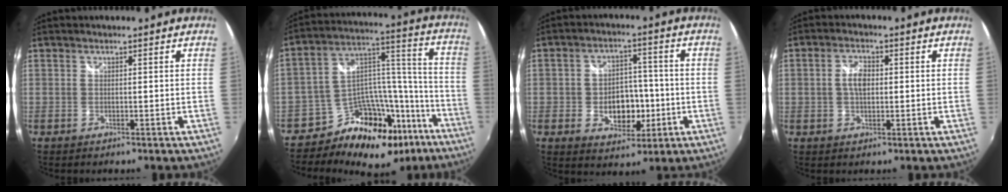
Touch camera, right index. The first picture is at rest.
{"total": 20.3, "force": [-13.9, 12.3, 8.3], "torque": [-0.143, 0.084, -0.190]}
{"total": 9.9, "force": [-2.4, 6.9, 6.6], "torque": [-0.126, 0.008, -0.027]}
{"total": 3.7, "force": [0.3, 1.8, 3.2], "torque": [-0.063, 0.010, 0.007]}